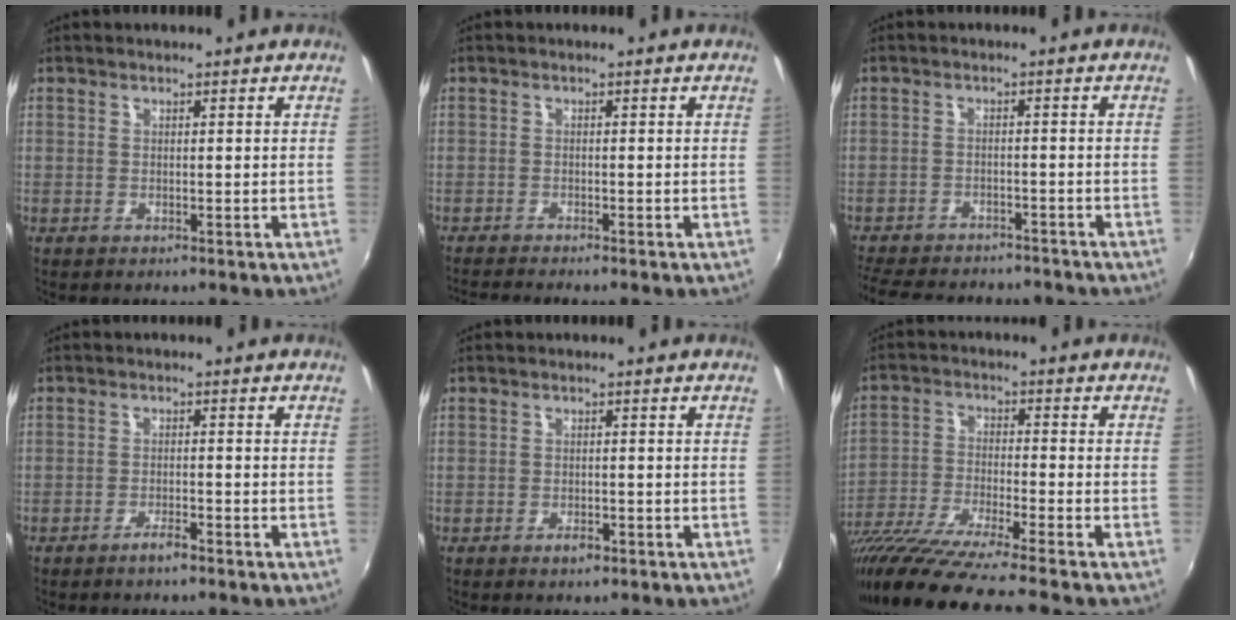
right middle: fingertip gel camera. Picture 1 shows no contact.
{"total": 3.5, "force": [-3.2, -0.6, 1.2], "torque": [-0.037, -0.016, -0.060]}
{"total": 14.9, "force": [-12.8, 4.9, 5.6], "torque": [-0.136, -0.011, -0.188]}
{"total": 2.4, "force": [-1.9, 0.4, 1.3], "torque": [-0.034, -0.001, -0.036]}
{"total": 1.7, "force": [-1.2, 0.8, 1.0], "torque": [-0.018, -0.002, -0.020]}
{"total": 17.1, "force": [-14.2, -1.0, 9.5], "torque": [-0.187, -0.059, -0.257]}